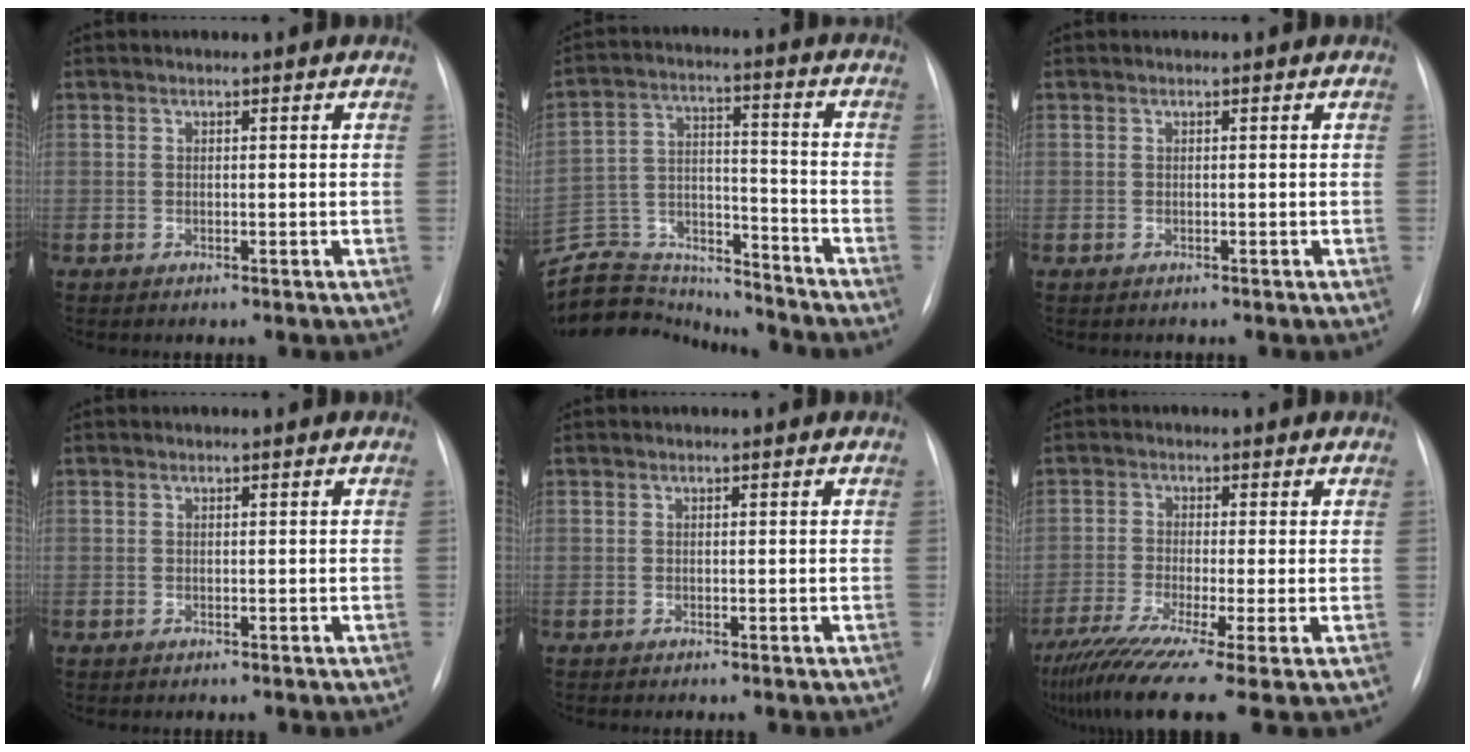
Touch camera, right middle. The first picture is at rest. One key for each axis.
{"total": 17.8, "fx": -17.2, "fy": 3.9, "fz": 2.8, "tx": -0.060, "ty": 0.041, "tz": -0.269}
{"total": 0.6, "fx": -0.5, "fy": 0.2, "fz": 0.0, "tx": -0.008, "ty": 0.000, "tz": -0.009}
{"total": 0.0}
{"total": 0.0}
{"total": 11.9, "fx": -8.0, "fy": 0.1, "fz": 8.8, "tx": -0.163, "ty": -0.034, "tz": -0.136}